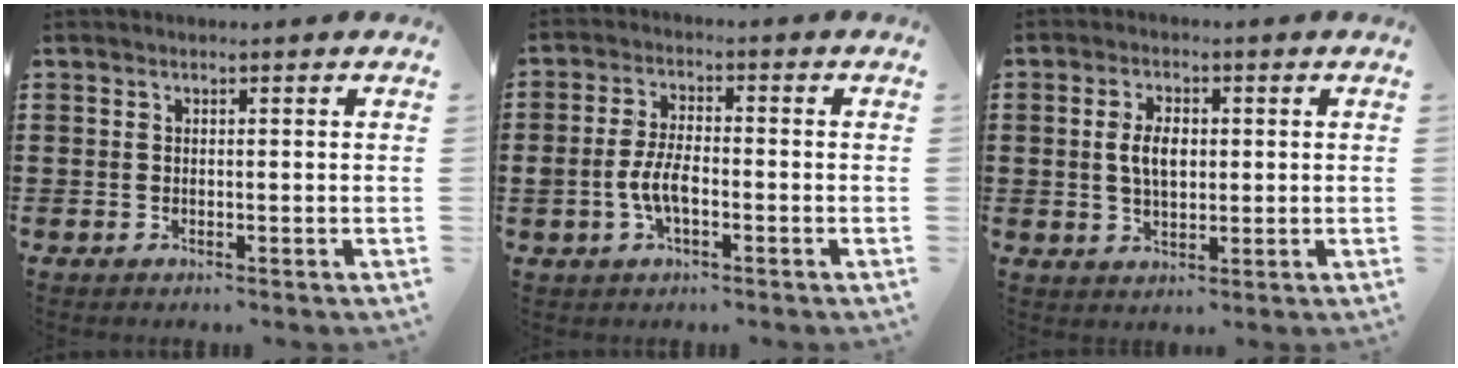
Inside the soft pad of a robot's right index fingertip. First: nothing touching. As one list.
[{"total": 5.1, "force": [-1.4, 2.3, 4.3], "torque": [-0.101, -0.001, -0.031]}, {"total": 4.7, "force": [0.3, 2.6, 3.9], "torque": [-0.078, 0.004, 0.000]}]